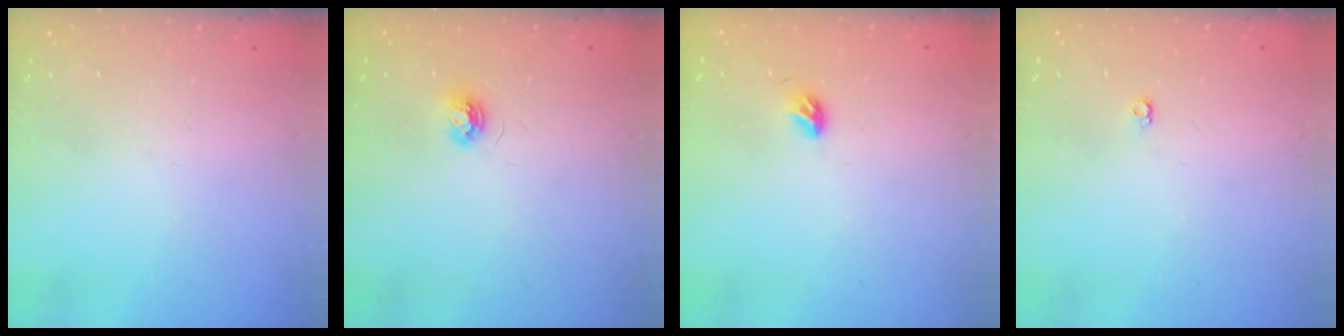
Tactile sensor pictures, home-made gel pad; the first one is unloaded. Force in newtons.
{"total": 3.8, "press": 3.8, "slide": 0.4}
{"total": 4.0, "press": 3.9, "slide": 1.0}
{"total": 3.6, "press": 3.5, "slide": 0.6}